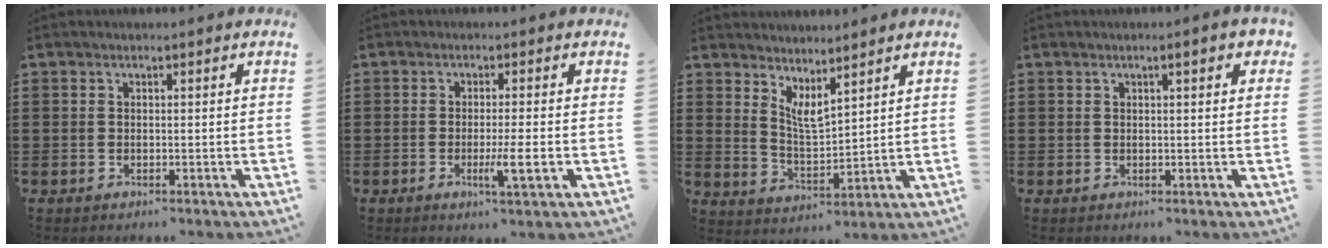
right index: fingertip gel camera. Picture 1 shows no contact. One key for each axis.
{"total": 4.0, "fx": -1.1, "fy": -0.1, "fz": 3.8, "tx": -0.071, "ty": -0.013, "tz": -0.022}
{"total": 4.0, "fx": 3.3, "fy": 0.6, "fz": 2.1, "tx": -0.050, "ty": -0.015, "tz": 0.060}
{"total": 2.1, "fx": 0.9, "fy": 0.3, "fz": 1.9, "tx": -0.030, "ty": 0.001, "tz": 0.011}